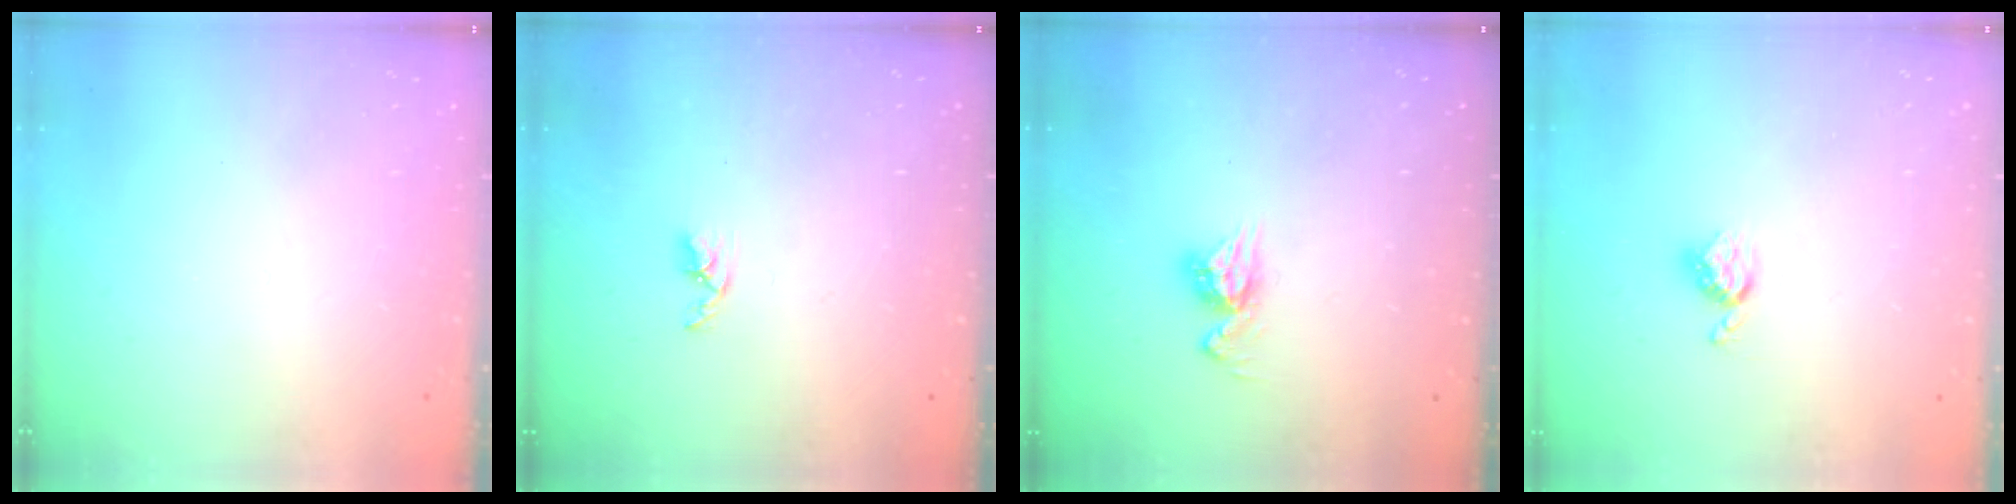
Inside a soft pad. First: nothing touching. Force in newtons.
{"total": 3.3, "press": 3.2, "slide": 0.5}
{"total": 8.0, "press": 8.0, "slide": 0.7}
{"total": 4.2, "press": 4.2, "slide": 0.5}